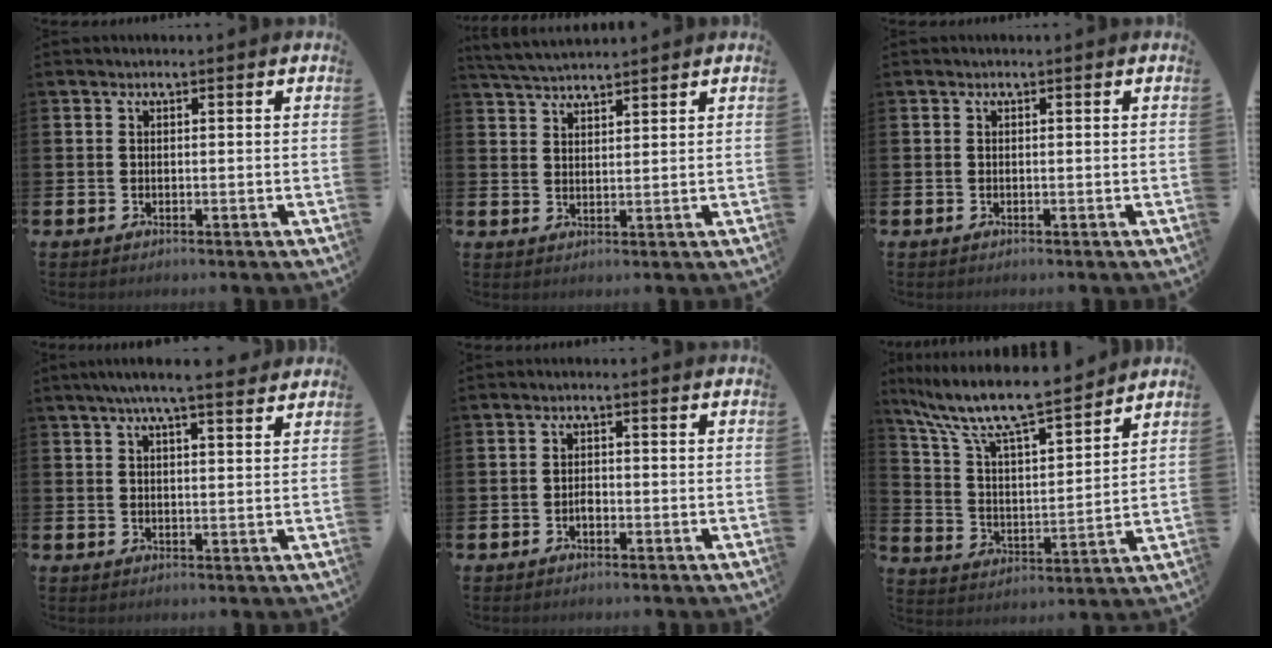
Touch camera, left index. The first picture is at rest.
{"total": 3.9, "force": [3.8, 0.3, 0.6], "torque": [-0.031, -0.015, 0.073]}
{"total": 0.0}
{"total": 5.3, "force": [4.6, 0.2, 2.5], "torque": [-0.052, -0.012, 0.080]}
{"total": 1.2, "force": [-0.6, 0.8, 0.8], "torque": [-0.010, 0.000, -0.013]}
{"total": 10.3, "force": [9.3, 1.4, 4.2], "torque": [-0.126, -0.058, 0.159]}